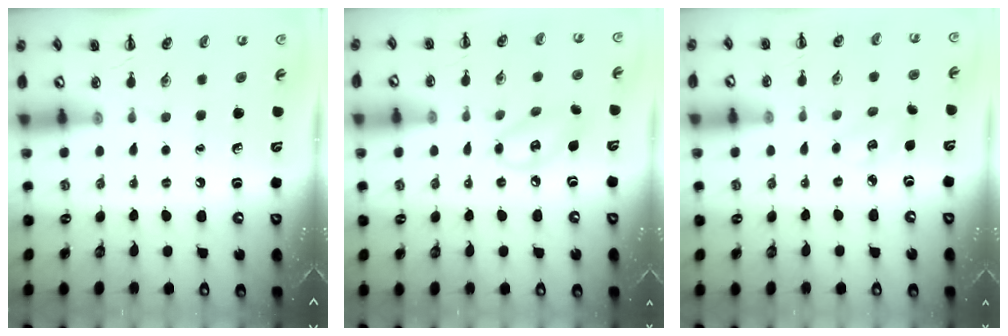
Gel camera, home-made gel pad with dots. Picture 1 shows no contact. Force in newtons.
{"total": 8.8, "press": 8.6, "slide": 1.4}
{"total": 4.1, "press": 3.9, "slide": 1.2}